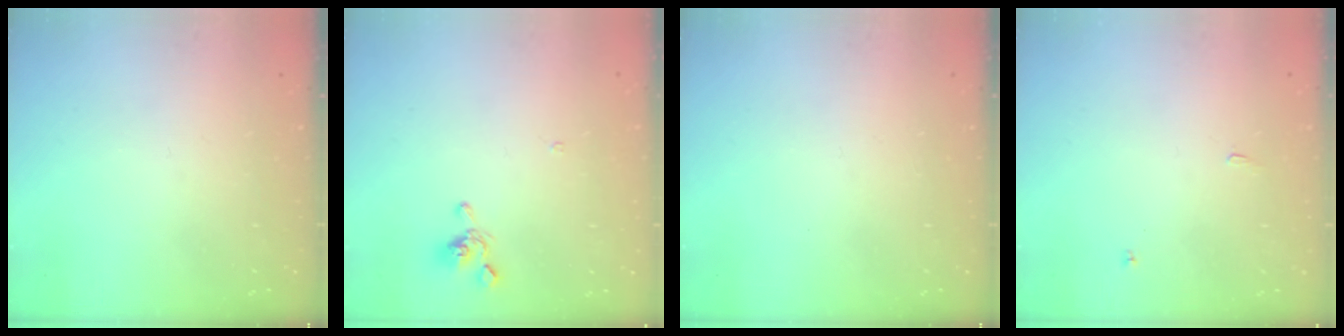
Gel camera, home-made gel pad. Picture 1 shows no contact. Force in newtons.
{"total": 0.8, "press": 0.5, "slide": 0.7}
{"total": 0.0}
{"total": 1.8, "press": 1.8, "slide": 0.3}